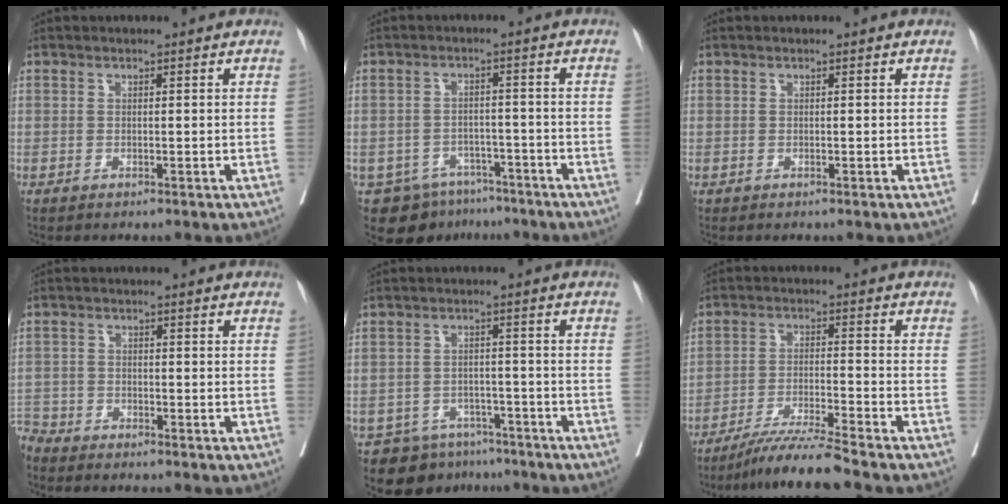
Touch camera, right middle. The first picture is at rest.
{"total": 7.7, "force": [-5.7, 5.0, 1.5], "torque": [-0.013, 0.013, -0.076]}
{"total": 0.0}
{"total": 4.5, "force": [-4.4, 1.0, -0.3], "torque": [0.010, -0.009, -0.087]}
{"total": 7.8, "force": [-6.3, 4.6, 0.8], "torque": [-0.001, 0.016, -0.087]}
{"total": 7.6, "force": [-6.6, -1.6, 3.4], "torque": [-0.057, -0.025, -0.124]}